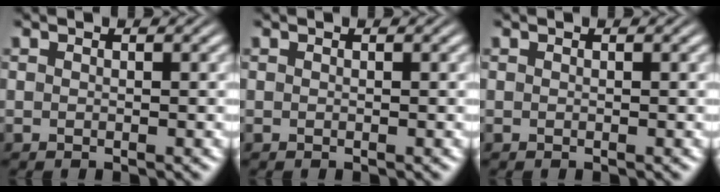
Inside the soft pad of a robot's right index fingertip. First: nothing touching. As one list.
[{"total": 0.0}, {"total": 0.0}]